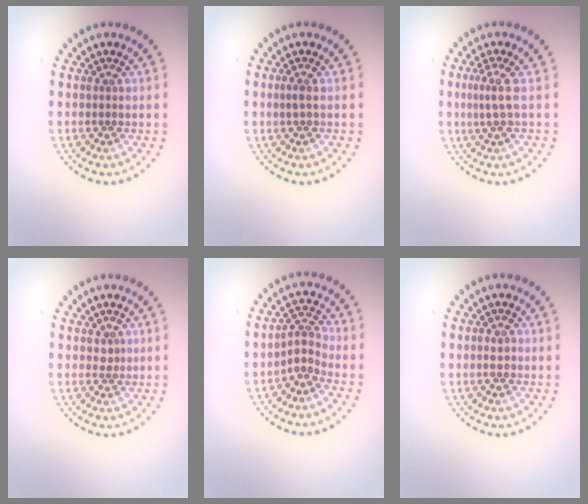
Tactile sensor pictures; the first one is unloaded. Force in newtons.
{"total": 0.8, "press": 0.7, "slide": 0.4}
{"total": 2.1, "press": 1.4, "slide": 1.6}
{"total": 0.9, "press": 0.6, "slide": 0.6}
{"total": 2.2, "press": 1.7, "slide": 1.4}
{"total": 1.1, "press": 1.1, "slide": 0.2}